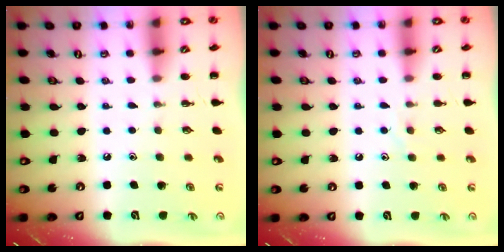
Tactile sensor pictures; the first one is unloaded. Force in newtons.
{"total": 5.2, "press": 5.2, "slide": 0.9}